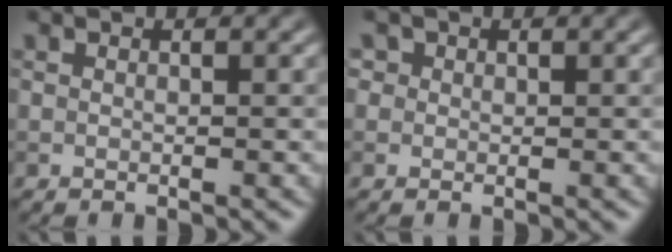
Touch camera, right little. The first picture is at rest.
{"total": 1.6, "force": [0.8, 1.3, 0.4], "torque": [-0.005, 0.001, 0.006]}